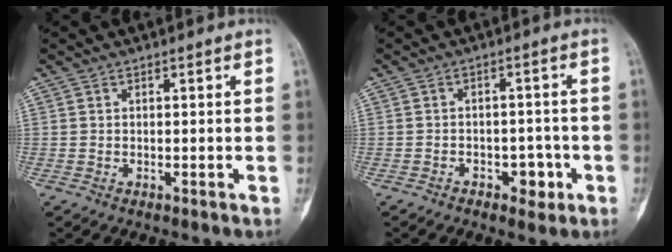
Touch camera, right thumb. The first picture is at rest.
{"total": 4.4, "force": [-2.0, 2.9, 2.6], "torque": [-0.015, 0.020, -0.027]}